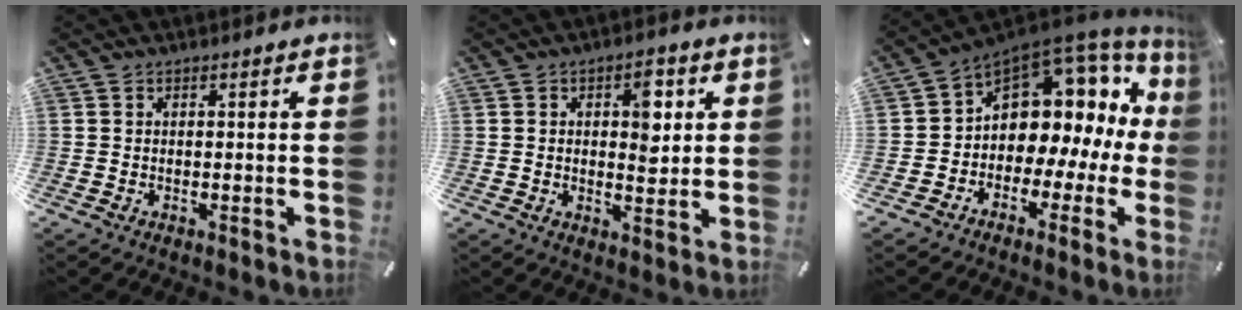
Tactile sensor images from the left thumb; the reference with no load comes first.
{"total": 7.2, "force": [1.7, 4.3, 5.6], "torque": [-0.065, -0.008, 0.022]}
{"total": 9.8, "force": [3.6, 7.9, 4.5], "torque": [-0.062, -0.052, 0.062]}